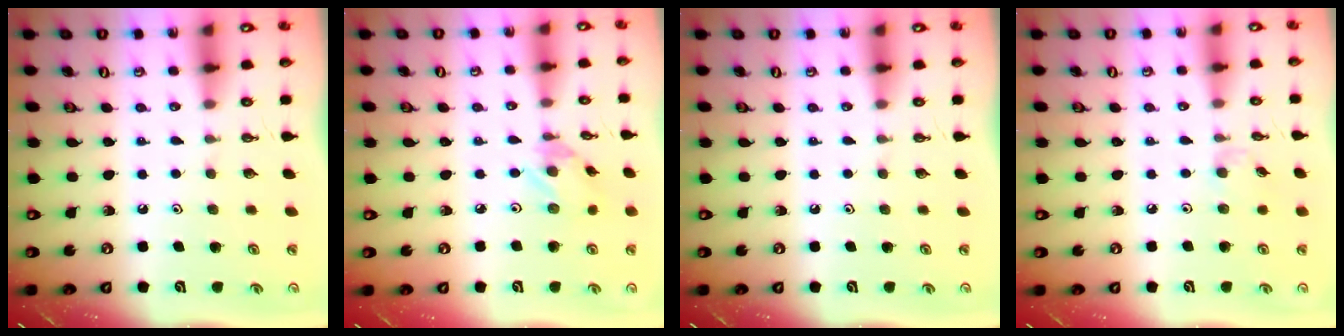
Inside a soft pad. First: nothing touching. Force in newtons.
{"total": 2.7, "press": 2.7, "slide": 0.1}
{"total": 0.0}
{"total": 2.9, "press": 2.8, "slide": 0.5}